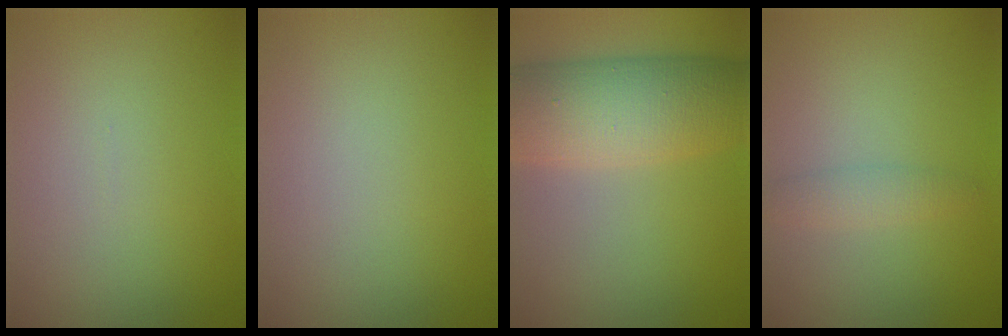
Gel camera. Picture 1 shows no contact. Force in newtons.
{"total": 0.0}
{"total": 8.7, "press": 8.7, "slide": 0.3}
{"total": 1.5, "press": 1.5, "slide": 0.0}